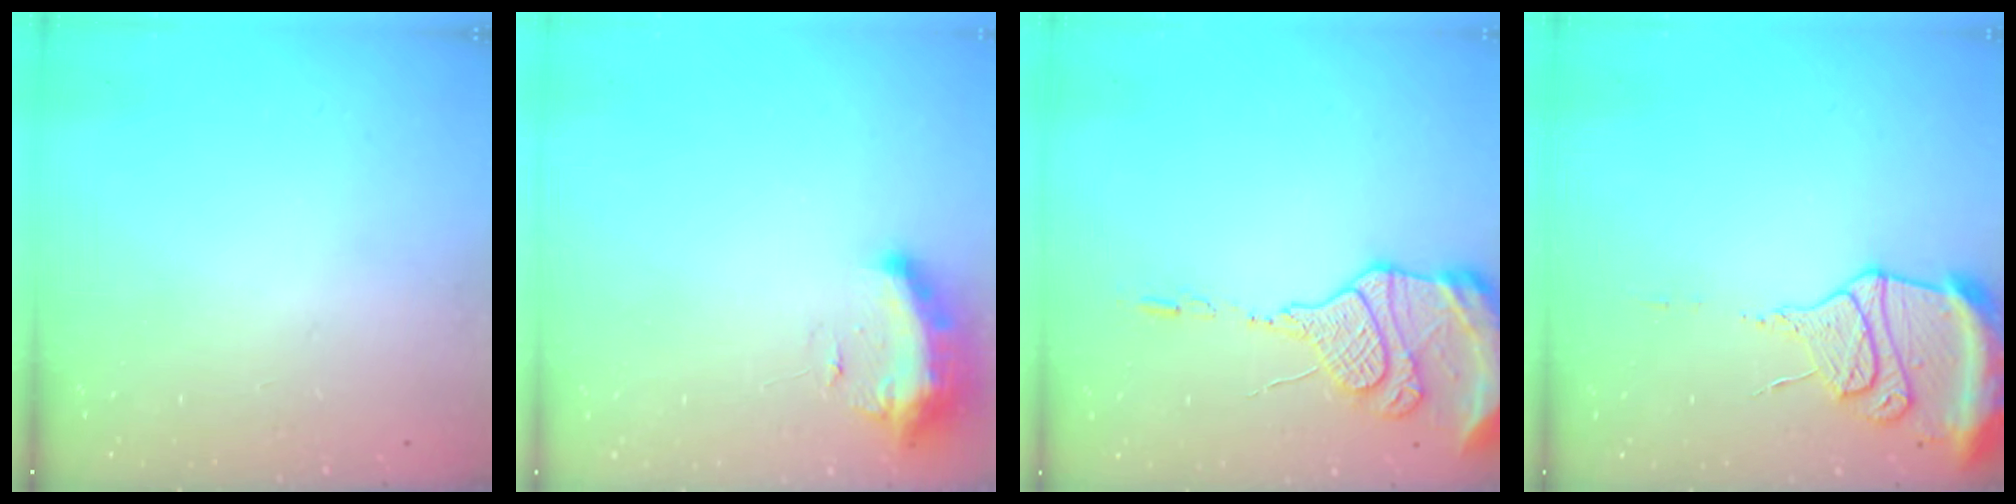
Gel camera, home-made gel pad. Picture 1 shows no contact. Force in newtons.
{"total": 9.8, "press": 9.8, "slide": 0.5}
{"total": 15.6, "press": 15.1, "slide": 3.7}
{"total": 14.1, "press": 14.1, "slide": 1.3}